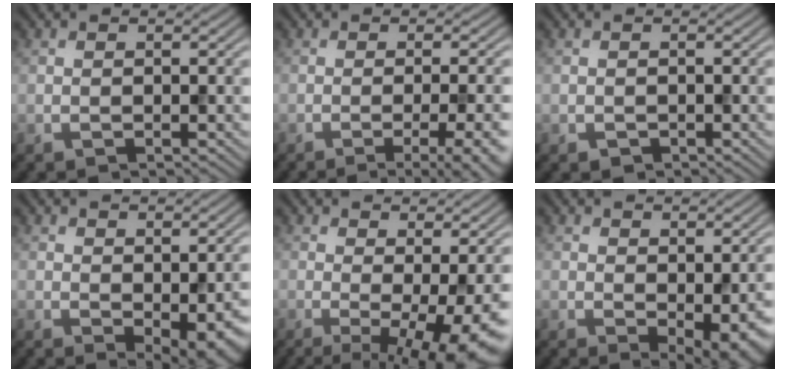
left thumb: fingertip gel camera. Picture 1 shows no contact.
{"total": 8.7, "force": [-3.3, 2.4, 7.7], "torque": [-0.077, 0.010, -0.038]}
{"total": 0.5, "force": [-0.3, 0.5, 0.1], "torque": [0.000, -0.005, -0.005]}
{"total": 5.4, "force": [-1.3, 2.4, 4.7], "torque": [-0.063, -0.016, -0.004]}
{"total": 9.3, "force": [-1.9, 2.3, 8.8], "torque": [-0.120, -0.008, -0.020]}
{"total": 5.2, "force": [-0.7, 2.2, 4.7], "torque": [-0.066, -0.014, 0.003]}